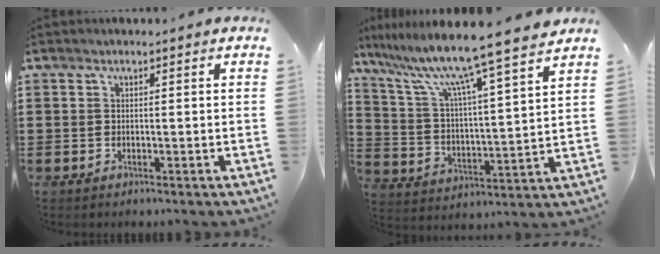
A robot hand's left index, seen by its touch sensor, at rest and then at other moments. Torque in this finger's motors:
{"motor_torque": [0.78, -1.36, 1.05, 0.21]}